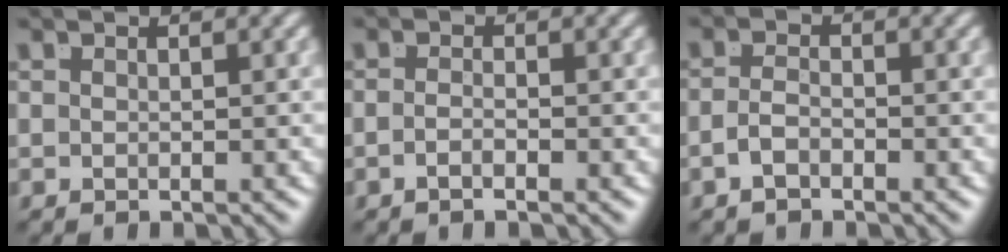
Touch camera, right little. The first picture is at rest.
{"total": 1.6, "force": [-1.3, -0.5, 0.8], "torque": [-0.014, -0.005, -0.022]}
{"total": 1.7, "force": [-1.4, 0.2, 1.0], "torque": [-0.020, -0.012, -0.019]}